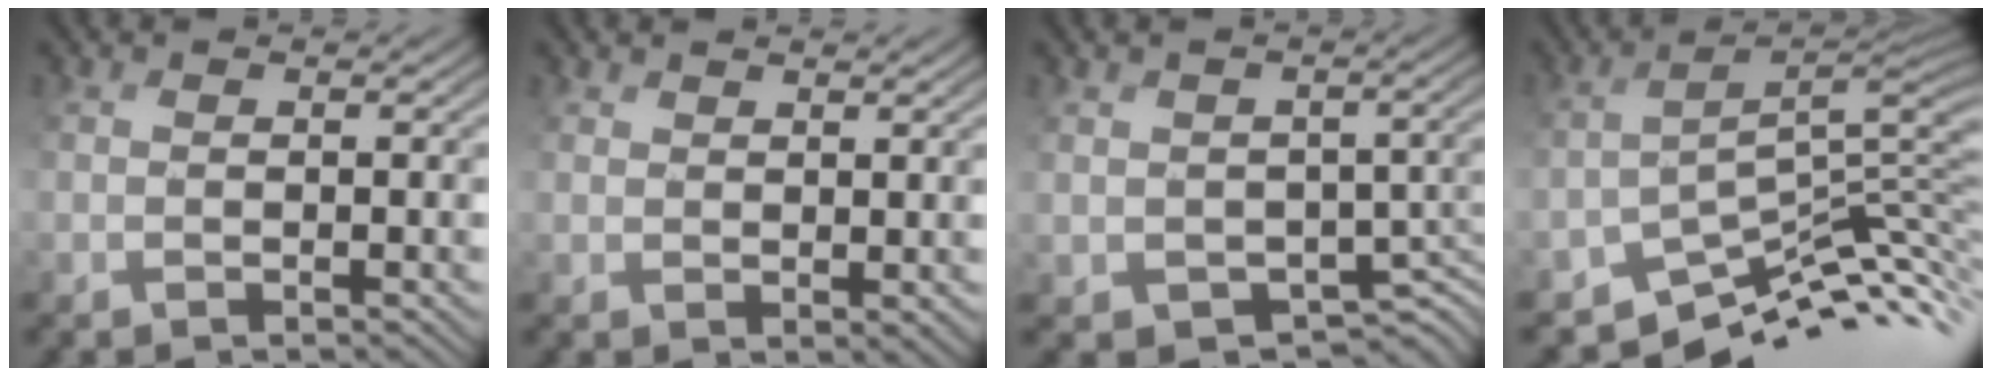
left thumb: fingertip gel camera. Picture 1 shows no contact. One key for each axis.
{"total": 1.3, "fx": 1.1, "fy": -0.2, "fz": -0.6, "tx": 0.009, "ty": 0.000, "tz": 0.027}
{"total": 3.3, "fx": -1.3, "fy": 2.9, "fz": 1.0, "tx": -0.026, "ty": -0.014, "tz": -0.011}
{"total": 7.7, "fx": -6.6, "fy": 1.3, "fz": 3.8, "tx": -0.072, "ty": 0.001, "tz": -0.102}